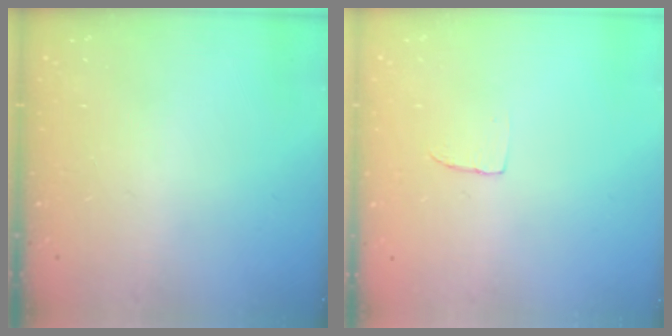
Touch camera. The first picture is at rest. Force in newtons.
{"total": 2.4, "press": 2.4, "slide": 0.1}